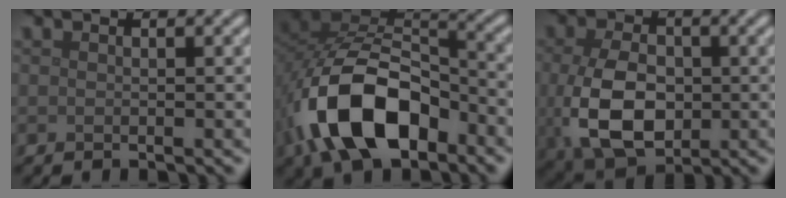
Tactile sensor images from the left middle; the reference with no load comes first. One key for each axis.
{"total": 12.2, "fx": -5.2, "fy": 6.9, "fz": 8.6, "tx": -0.181, "ty": -0.002, "tz": -0.095}
{"total": 8.0, "fx": -0.9, "fy": 5.3, "fz": 5.9, "tx": -0.135, "ty": -0.019, "tz": -0.007}